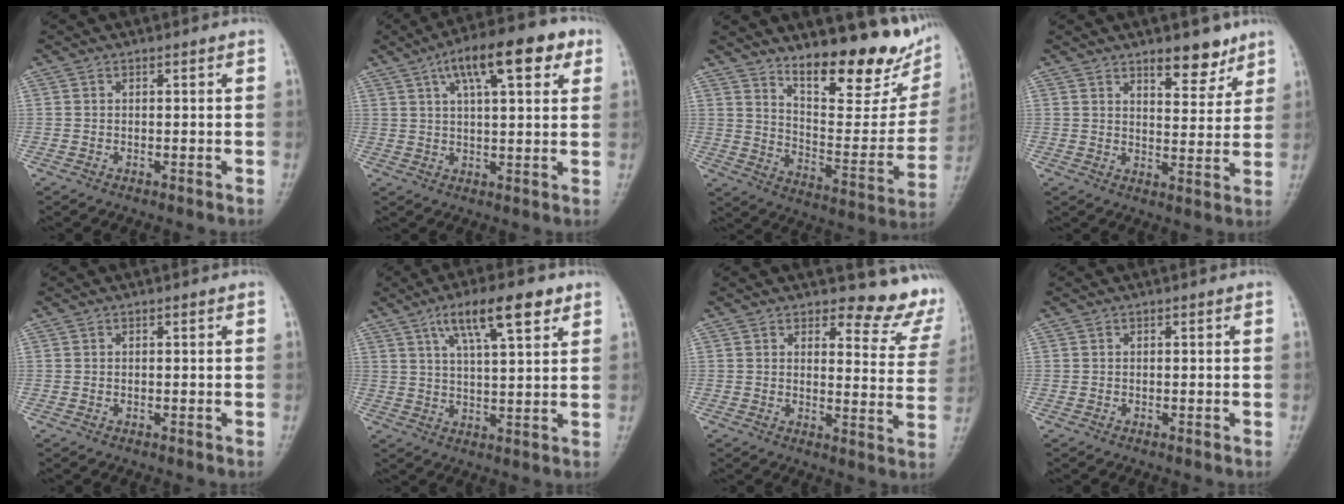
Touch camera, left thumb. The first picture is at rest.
{"total": 14.5, "force": [6.6, 5.1, 11.9], "torque": [-0.153, 0.007, 0.095]}
{"total": 19.8, "force": [13.7, 6.4, 12.8], "torque": [-0.131, -0.089, 0.214]}
{"total": 7.2, "force": [5.2, 3.0, 4.1], "torque": [-0.030, -0.036, 0.075]}
{"total": 0.0}
{"total": 11.5, "force": [6.2, 3.2, 9.1], "torque": [-0.137, -0.013, 0.104]}
{"total": 9.3, "force": [8.7, 2.8, 2.0], "torque": [0.012, -0.083, 0.085]}
{"total": 0.0}